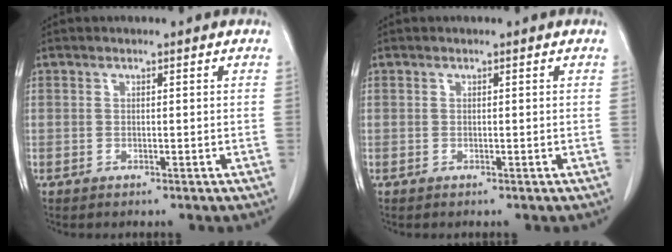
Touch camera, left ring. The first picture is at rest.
{"total": 0.0}